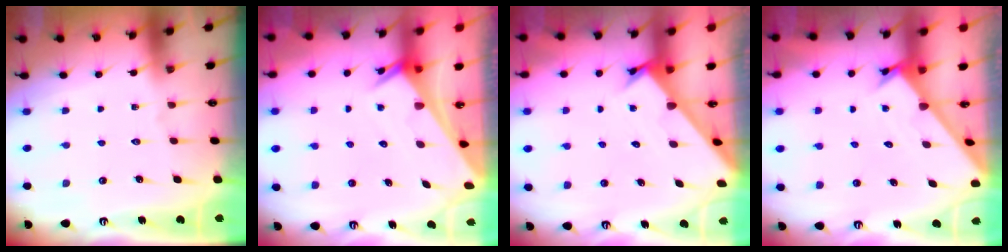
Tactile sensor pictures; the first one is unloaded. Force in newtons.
{"total": 2.5, "press": 2.5, "slide": 0.1}
{"total": 2.2, "press": 2.2, "slide": 0.2}
{"total": 1.7, "press": 1.7, "slide": 0.1}